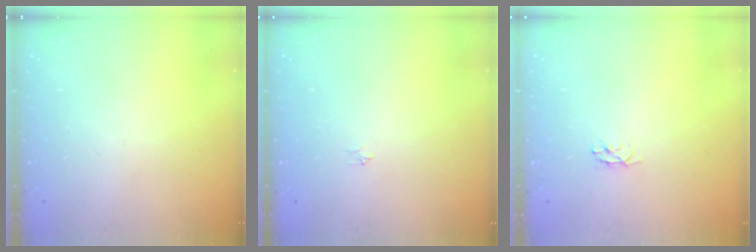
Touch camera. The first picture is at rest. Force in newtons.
{"total": 2.2, "press": 2.2, "slide": 0.3}
{"total": 2.9, "press": 2.9, "slide": 0.3}